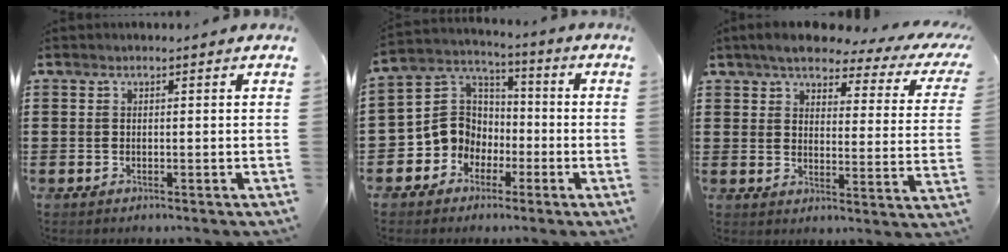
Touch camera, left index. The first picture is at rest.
{"total": 8.5, "force": [-2.3, 7.9, 2.3], "torque": [-0.096, 0.005, -0.048]}
{"total": 5.0, "force": [4.1, 1.0, 2.6], "torque": [-0.067, -0.023, 0.064]}